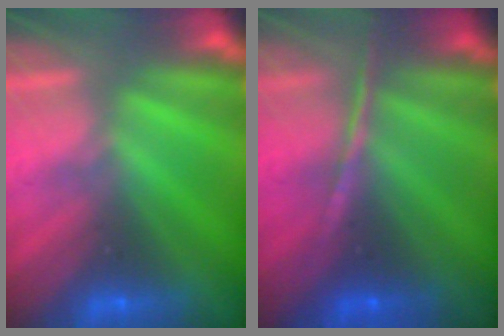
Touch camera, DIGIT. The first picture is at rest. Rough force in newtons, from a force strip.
{"total": 1.3}